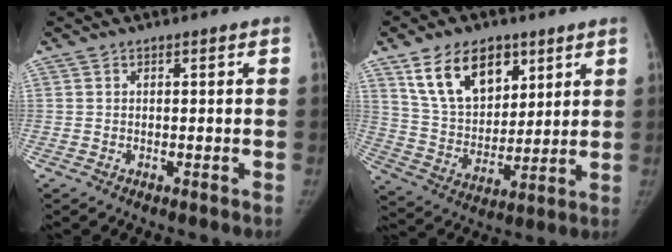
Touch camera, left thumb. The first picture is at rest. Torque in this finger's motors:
{"motor_torque": [0.25, 0.13, 1.65, -1.13, 0.15]}